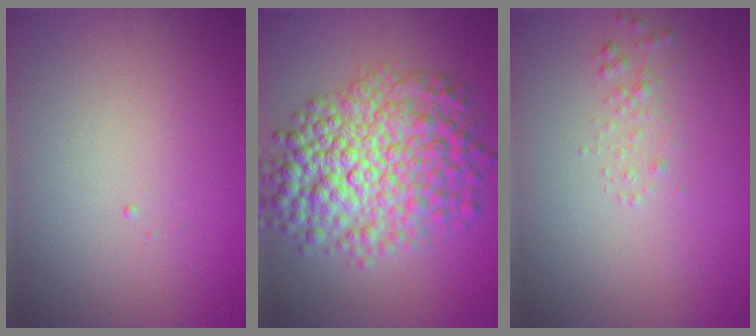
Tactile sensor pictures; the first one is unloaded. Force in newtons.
{"total": 9.3, "press": 9.3, "slide": 0.1}
{"total": 1.0, "press": 1.0, "slide": 0.1}